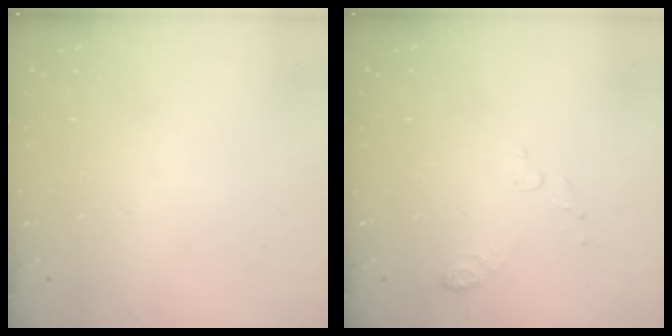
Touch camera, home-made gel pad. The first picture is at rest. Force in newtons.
{"total": 6.3, "press": 6.2, "slide": 1.1}